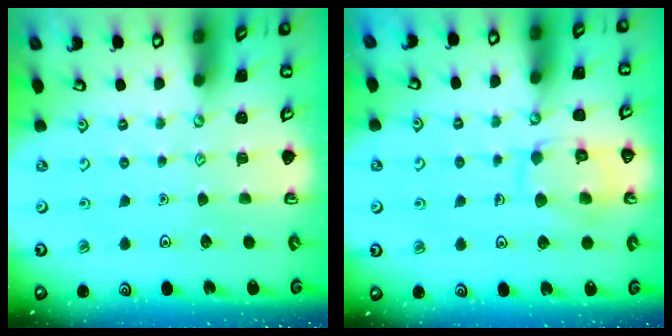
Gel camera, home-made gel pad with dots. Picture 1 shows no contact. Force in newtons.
{"total": 10.9, "press": 10.9, "slide": 0.5}